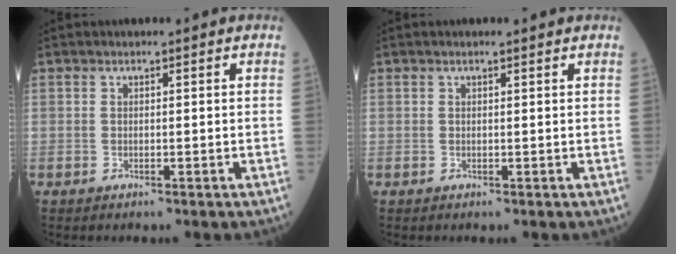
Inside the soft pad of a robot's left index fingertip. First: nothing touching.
{"total": 0.8, "force": [0.7, 0.0, 0.3], "torque": [-0.010, 0.004, 0.011]}